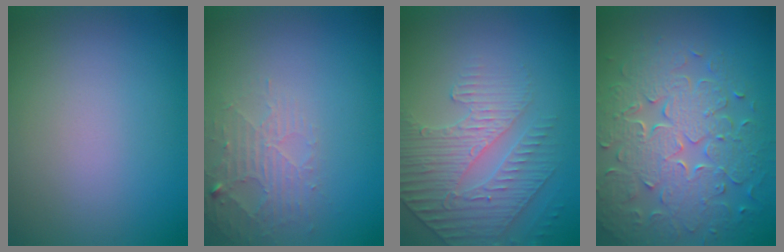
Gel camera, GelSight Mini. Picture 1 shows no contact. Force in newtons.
{"total": 2.6, "press": 2.6, "slide": 0.4}
{"total": 4.1, "press": 3.7, "slide": 1.8}
{"total": 8.3, "press": 5.9, "slide": 5.8}